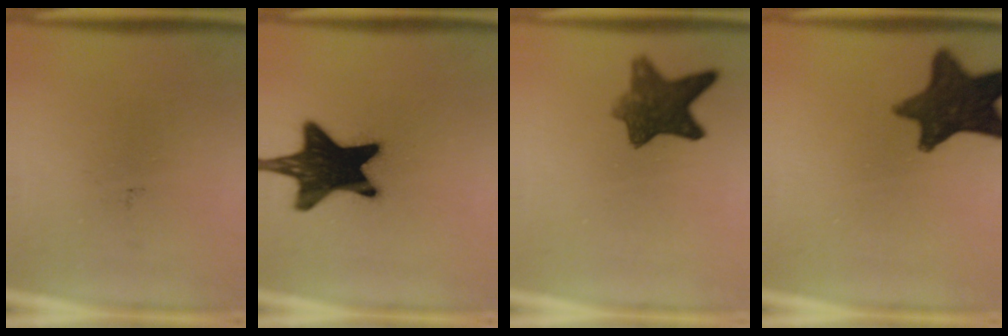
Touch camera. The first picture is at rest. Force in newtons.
{"total": 19.0}
{"total": 8.4}
{"total": 12.8}